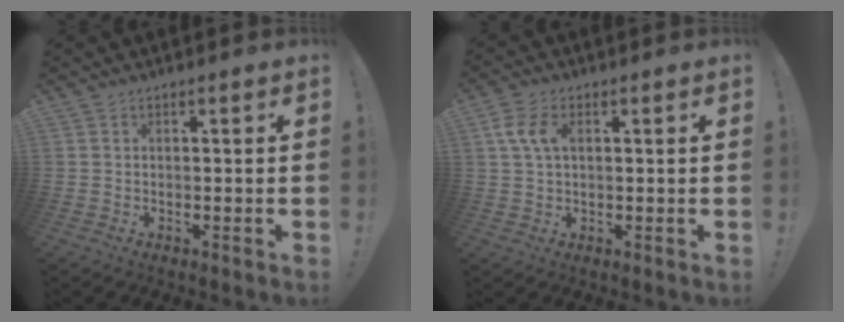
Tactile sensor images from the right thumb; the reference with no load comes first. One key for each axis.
{"total": 6.5, "fx": 1.7, "fy": 3.7, "fz": 5.0, "tx": -0.100, "ty": 0.008, "tz": 0.031}